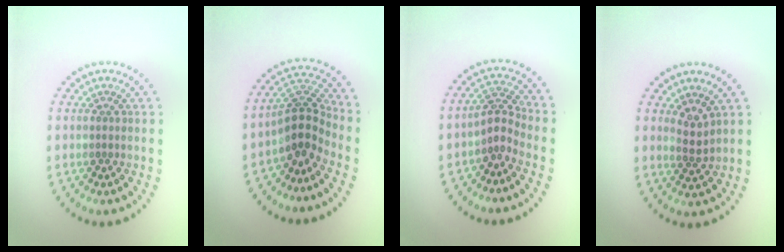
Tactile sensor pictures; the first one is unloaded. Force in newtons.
{"total": 3.8, "press": 2.9, "slide": 2.5}
{"total": 2.4, "press": 1.6, "slide": 1.8}
{"total": 1.7, "press": 1.2, "slide": 1.2}